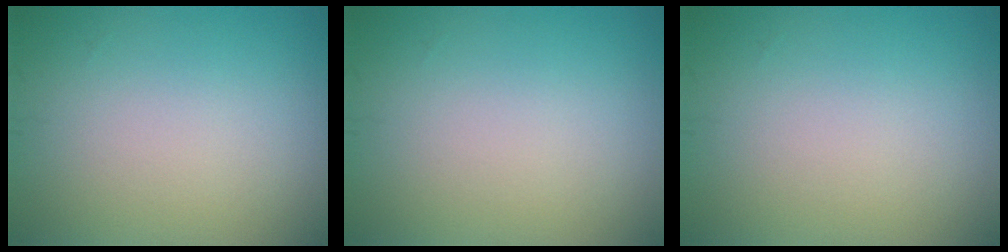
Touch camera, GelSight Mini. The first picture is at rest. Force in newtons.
{"total": 0.0}
{"total": 0.0}